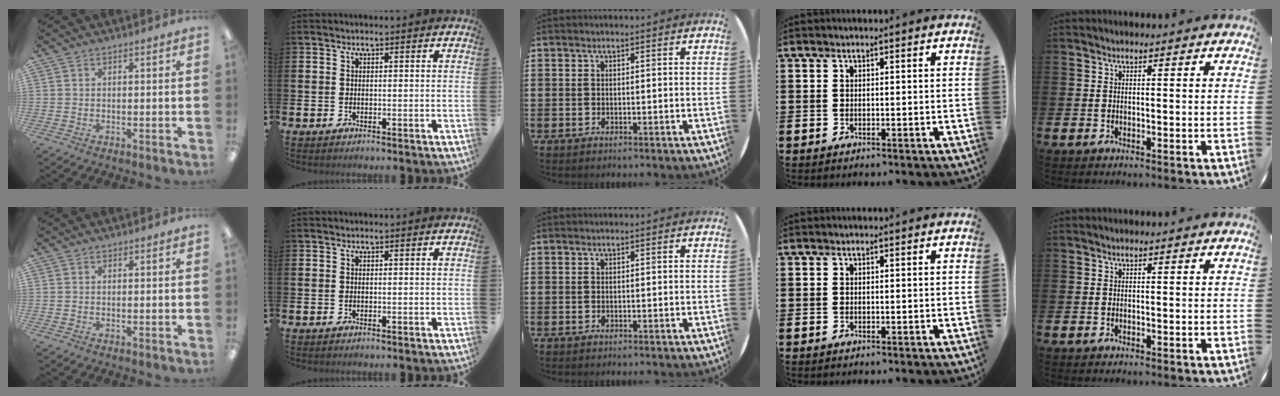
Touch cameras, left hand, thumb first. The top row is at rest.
{}